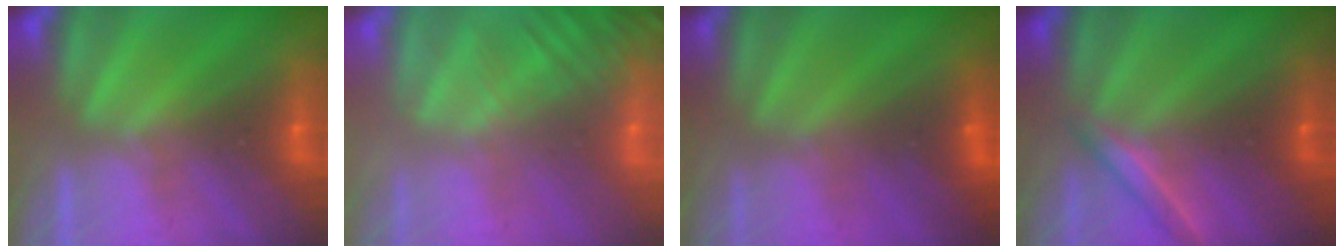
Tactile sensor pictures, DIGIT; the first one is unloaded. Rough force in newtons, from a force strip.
{"total": 5.7}
{"total": 1.5}
{"total": 1.9}